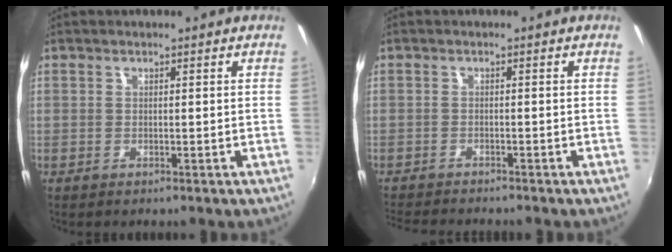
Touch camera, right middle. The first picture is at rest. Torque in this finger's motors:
{"motor_torque": [1.07, -1.07, 0.06, 0.04]}